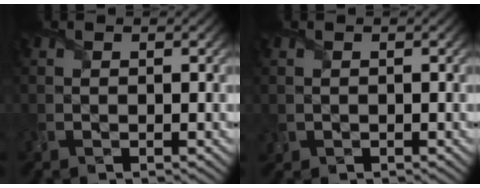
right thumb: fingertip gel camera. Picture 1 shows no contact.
{"total": 0.8, "force": [0.0, 0.8, 0.1], "torque": [-0.006, -0.007, 0.001]}